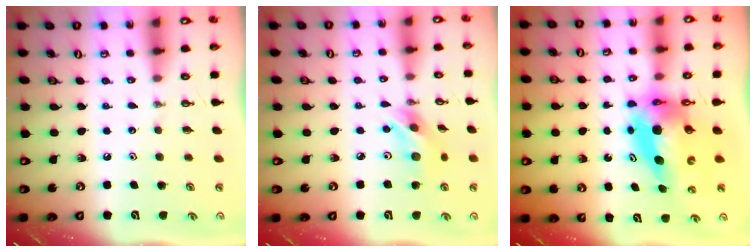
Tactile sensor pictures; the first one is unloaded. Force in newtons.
{"total": 10.5, "press": 10.5, "slide": 0.4}
{"total": 10.0, "press": 9.9, "slide": 0.8}